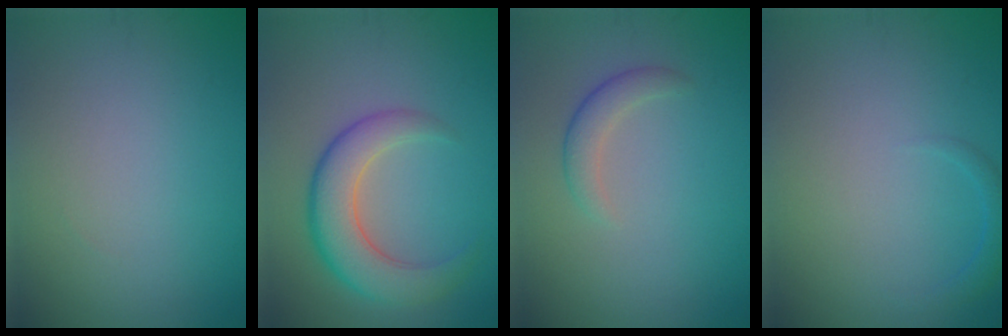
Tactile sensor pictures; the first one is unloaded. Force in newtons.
{"total": 5.5, "press": 5.5, "slide": 0.5}
{"total": 1.8, "press": 1.8, "slide": 0.1}
{"total": 1.2, "press": 1.1, "slide": 0.2}